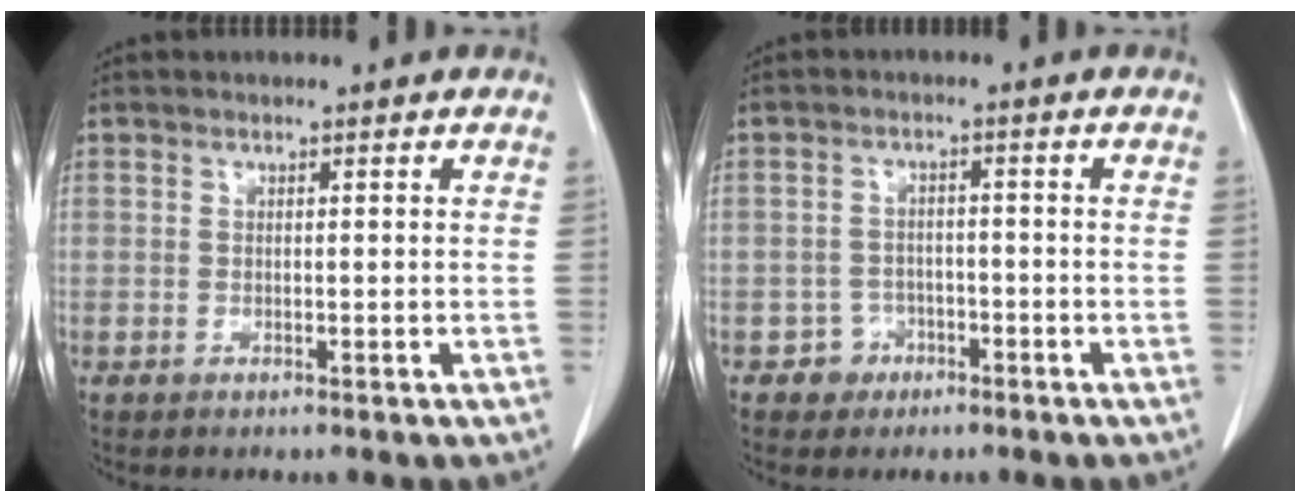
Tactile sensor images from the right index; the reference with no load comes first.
{"total": 3.1, "force": [-1.7, 2.6, -0.1], "torque": [0.009, 0.015, -0.028]}